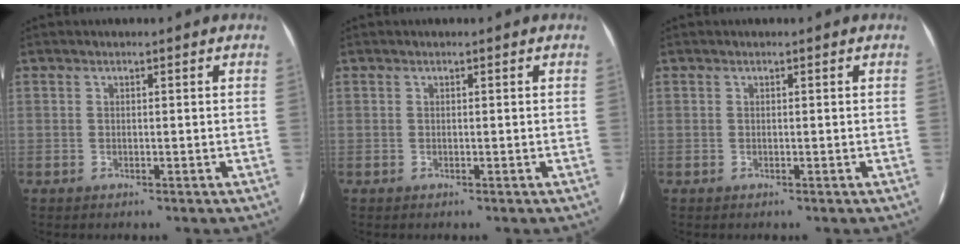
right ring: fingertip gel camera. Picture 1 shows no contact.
{"total": 0.0}
{"total": 0.0}